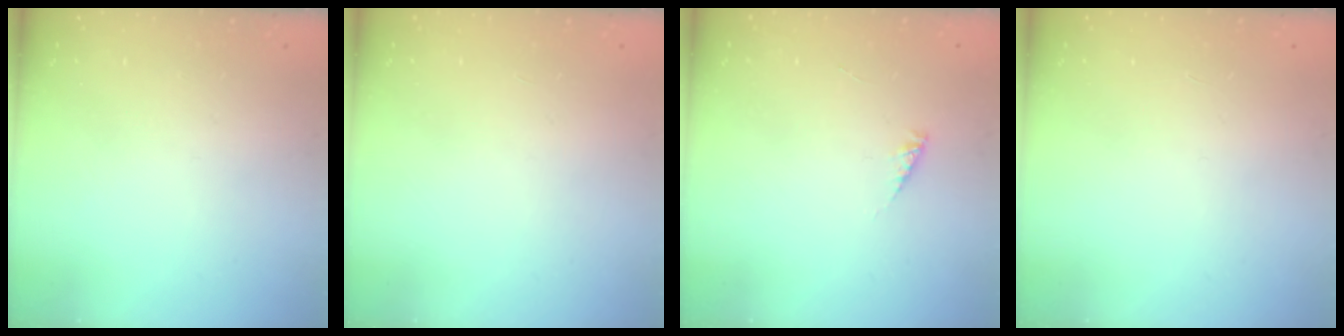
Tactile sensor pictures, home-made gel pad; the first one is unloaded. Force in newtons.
{"total": 0.0}
{"total": 2.8, "press": 2.7, "slide": 0.4}
{"total": 0.0}